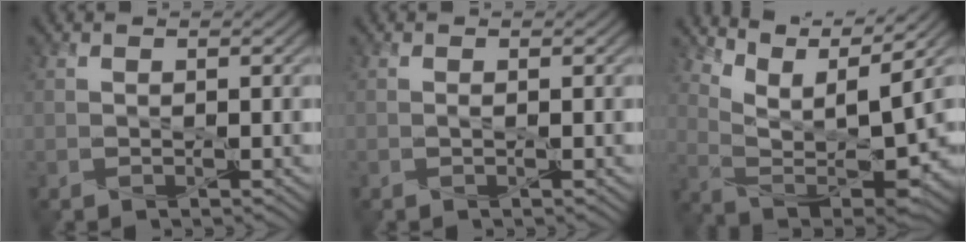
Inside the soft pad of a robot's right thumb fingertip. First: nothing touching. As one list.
[{"total": 0.6, "force": [-0.4, -0.2, 0.4], "torque": [-0.011, 0.001, -0.008]}, {"total": 9.7, "force": [6.7, 2.0, 6.7], "torque": [-0.151, -0.003, 0.125]}]